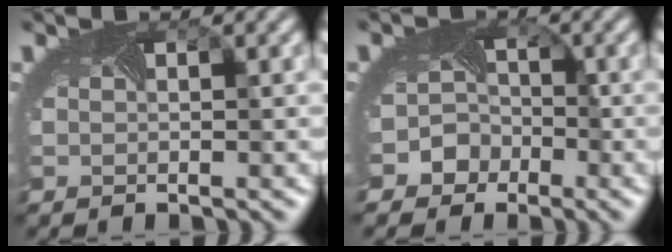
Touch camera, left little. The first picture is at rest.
{"total": 4.1, "force": [-2.3, 3.4, 0.5], "torque": [0.021, 0.001, -0.041]}